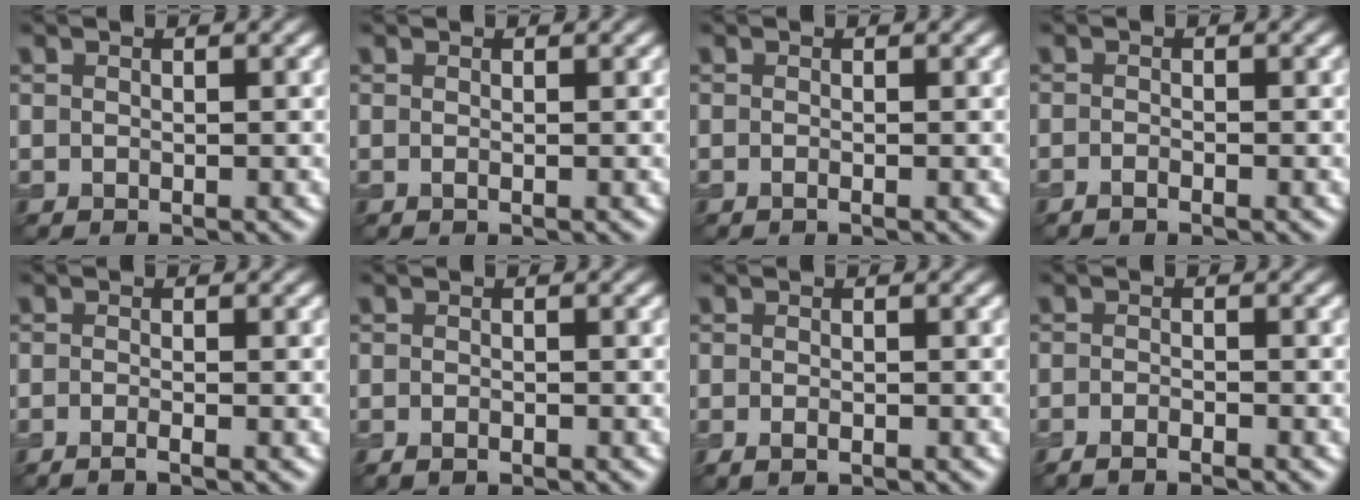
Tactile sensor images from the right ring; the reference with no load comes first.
{"total": 0.0}
{"total": 0.0}
{"total": 0.5, "force": [-0.5, -0.2, 0.0], "torque": [-0.001, -0.004, -0.013]}
{"total": 0.8, "force": [-0.6, -0.2, 0.5], "torque": [-0.009, -0.006, -0.015]}
{"total": 0.7, "force": [-0.5, 0.2, 0.3], "torque": [-0.005, -0.003, -0.012]}
{"total": 0.8, "force": [-0.4, 0.3, 0.6], "torque": [-0.010, -0.004, -0.008]}
{"total": 1.1, "force": [-1.1, -0.1, 0.2], "torque": [-0.005, -0.005, -0.025]}